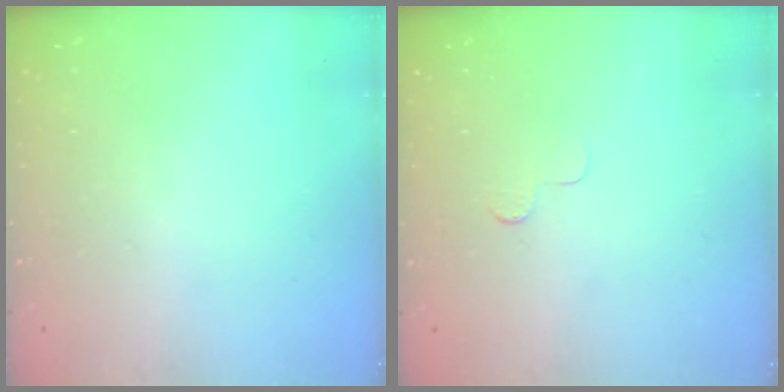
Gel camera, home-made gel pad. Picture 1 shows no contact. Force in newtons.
{"total": 2.5, "press": 2.5, "slide": 0.2}